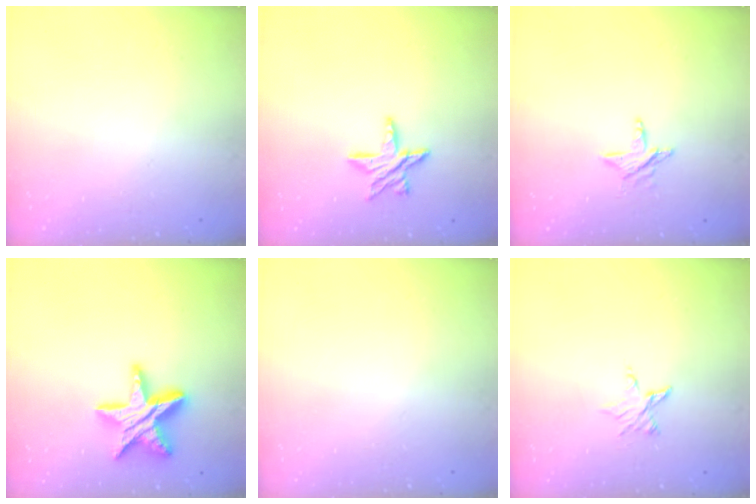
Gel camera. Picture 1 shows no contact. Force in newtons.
{"total": 9.3, "press": 9.2, "slide": 0.8}
{"total": 4.5, "press": 4.5, "slide": 0.4}
{"total": 17.0, "press": 17.0, "slide": 1.3}
{"total": 0.0}
{"total": 3.6, "press": 3.6, "slide": 0.4}